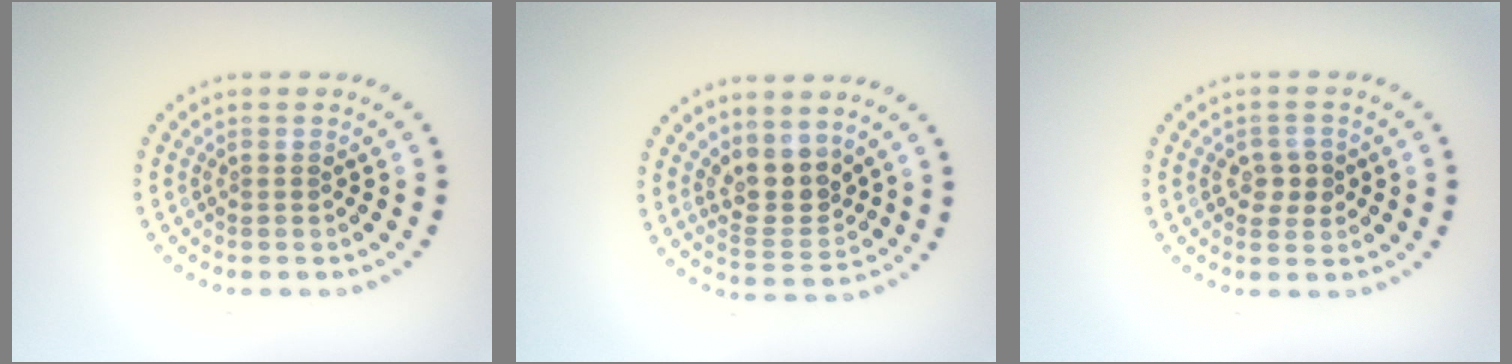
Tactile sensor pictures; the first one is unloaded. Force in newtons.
{"total": 3.6, "press": 3.2, "slide": 1.6}
{"total": 2.2, "press": 2.1, "slide": 0.5}